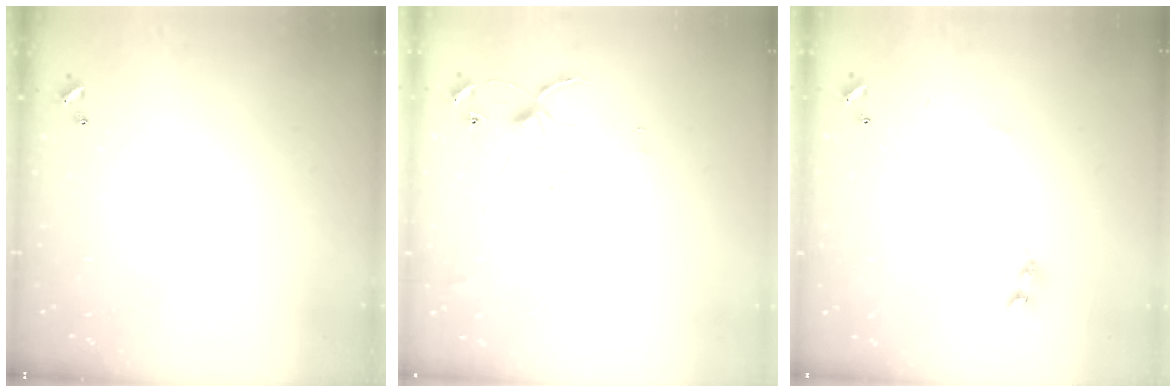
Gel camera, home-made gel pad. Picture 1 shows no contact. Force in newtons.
{"total": 2.8, "press": 2.8, "slide": 0.4}
{"total": 1.4, "press": 1.3, "slide": 0.4}